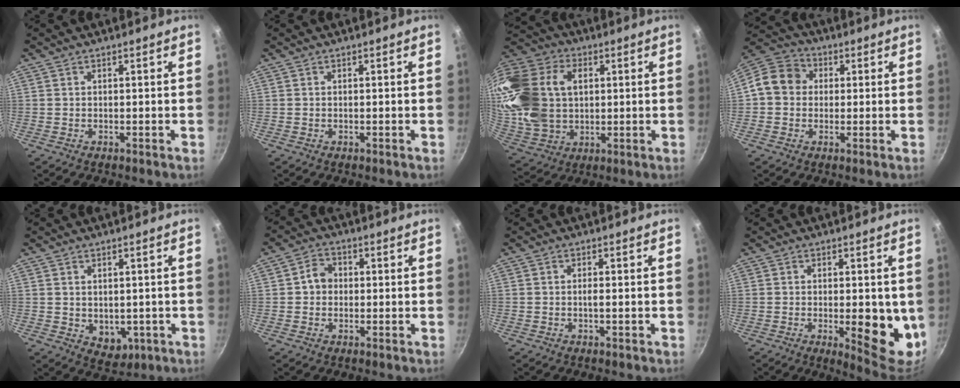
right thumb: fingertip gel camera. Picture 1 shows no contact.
{"total": 0.0}
{"total": 23.1, "force": [4.1, 16.9, 15.2], "torque": [-0.302, 0.014, 0.084]}
{"total": 9.7, "force": [0.7, 8.4, 4.7], "torque": [-0.059, 0.026, -0.010]}
{"total": 5.0, "force": [-0.4, 3.8, 3.2], "torque": [-0.026, -0.005, 0.008]}
{"total": 4.0, "force": [0.0, 3.5, 1.9], "torque": [-0.011, 0.013, -0.007]}
{"total": 1.0, "force": [-0.4, 0.2, 0.9], "torque": [-0.021, 0.005, -0.008]}
{"total": 10.4, "force": [-1.1, 4.1, 9.5], "torque": [-0.101, -0.017, -0.008]}